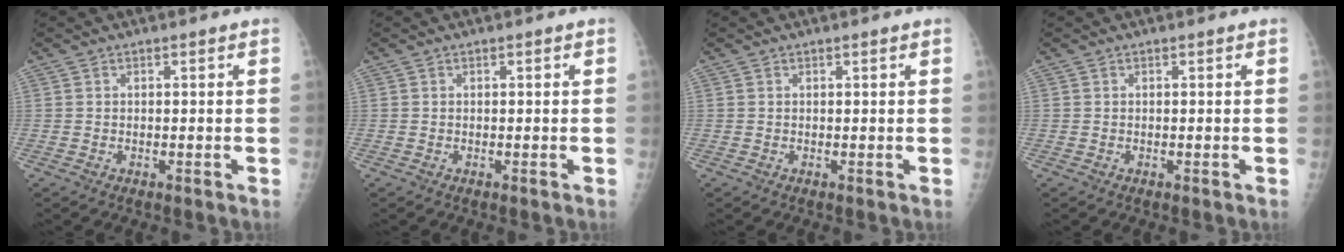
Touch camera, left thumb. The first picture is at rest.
{"total": 0.0}
{"total": 0.5, "force": [0.4, 0.0, 0.3], "torque": [-0.009, 0.001, 0.008]}
{"total": 0.0}